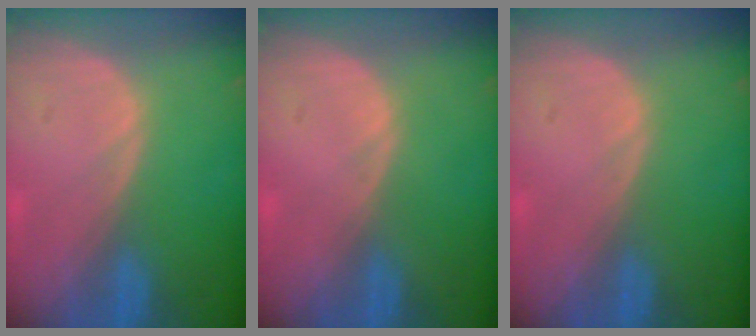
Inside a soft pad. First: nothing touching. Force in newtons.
{"total": 0.0}
{"total": 0.0}